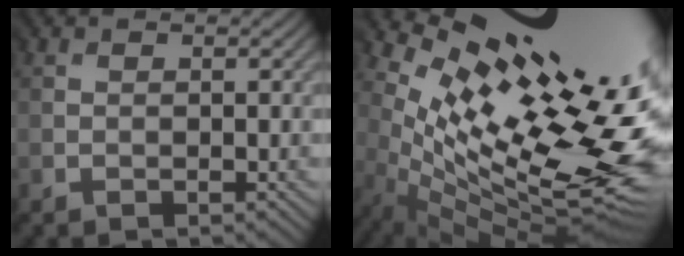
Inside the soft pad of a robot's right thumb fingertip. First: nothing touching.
{"total": 15.1, "force": [4.0, 5.8, 13.4], "torque": [-0.215, -0.001, 0.092]}